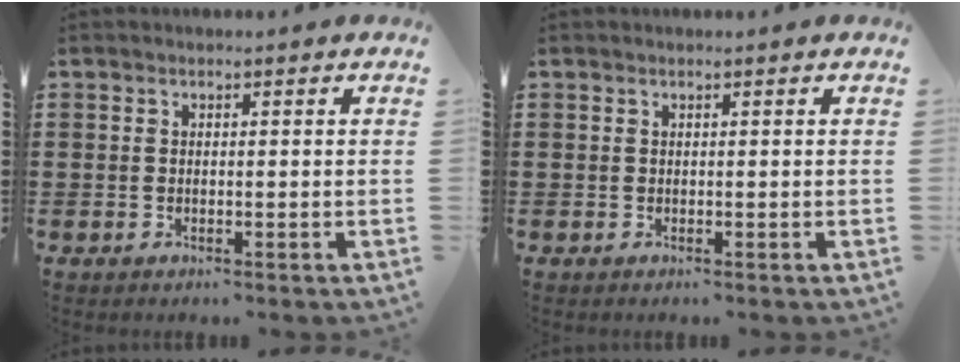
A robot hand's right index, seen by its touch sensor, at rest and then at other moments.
{"total": 0.0}